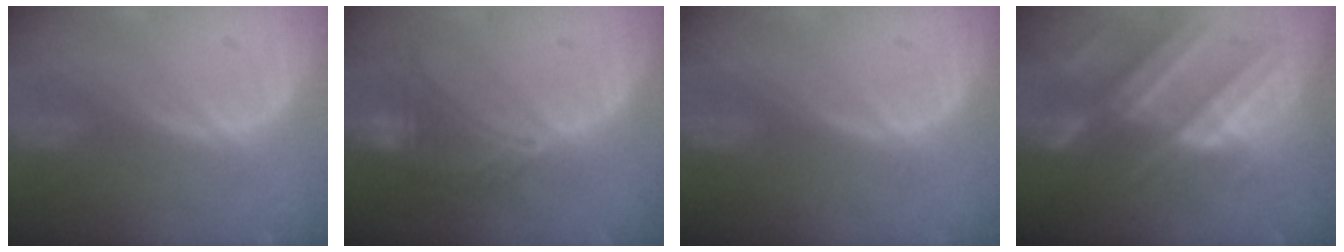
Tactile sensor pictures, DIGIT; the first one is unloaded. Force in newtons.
{"total": 7.3, "press": 7.0, "slide": 1.9}
{"total": 0.0}
{"total": 11.1, "press": 9.9, "slide": 5.1}